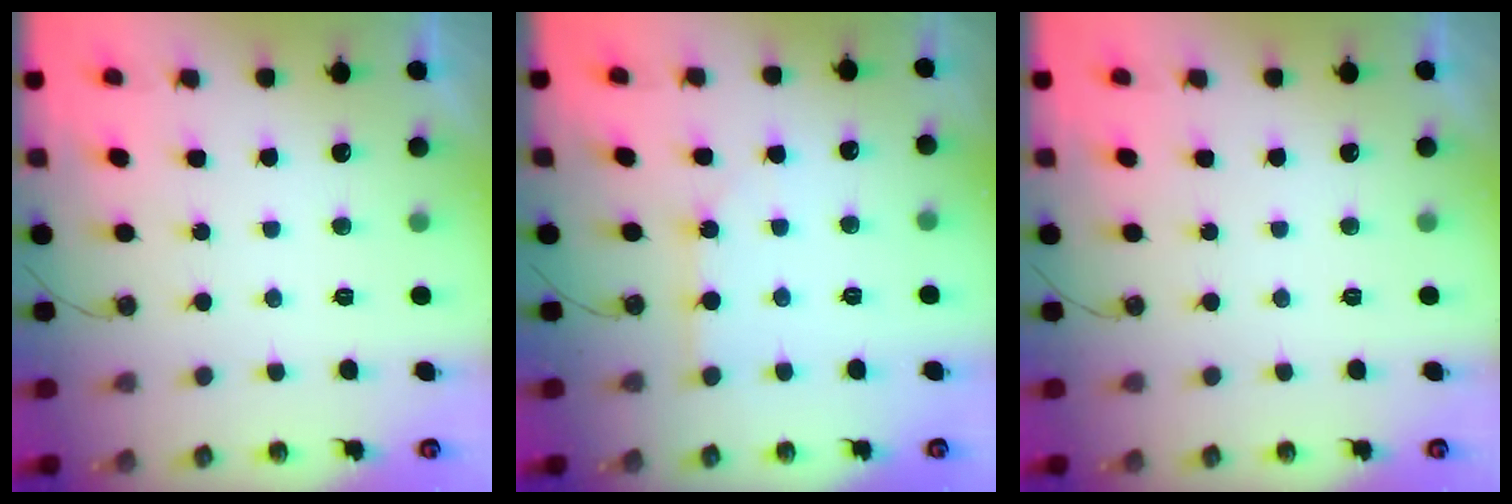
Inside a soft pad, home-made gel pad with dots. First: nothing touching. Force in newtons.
{"total": 2.5, "press": 2.5, "slide": 0.3}
{"total": 0.0}